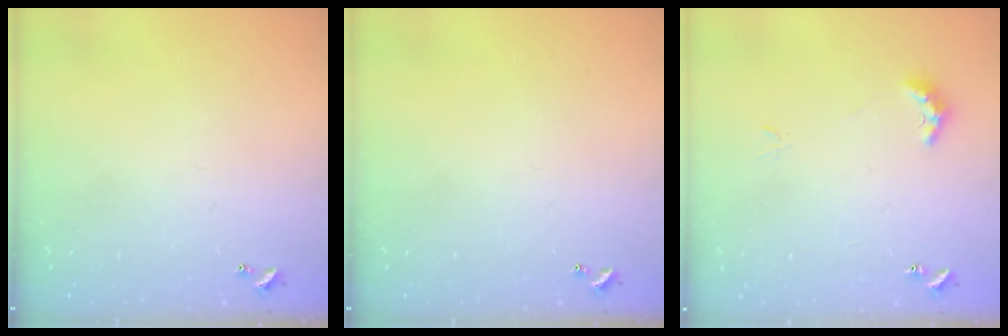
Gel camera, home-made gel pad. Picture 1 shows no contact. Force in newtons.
{"total": 0.0}
{"total": 4.2, "press": 4.1, "slide": 0.8}